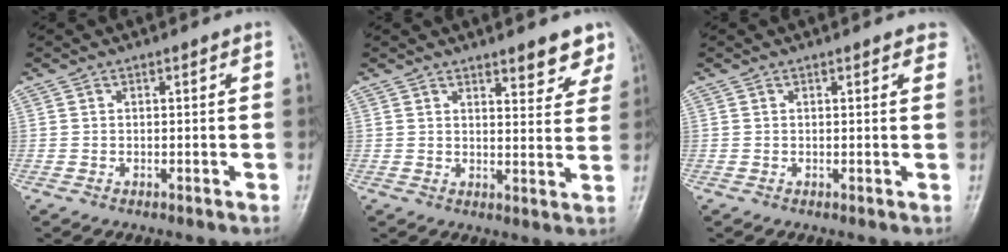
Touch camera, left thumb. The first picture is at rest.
{"total": 6.6, "force": [5.0, 2.2, 3.8], "torque": [-0.019, -0.028, 0.058]}
{"total": 2.5, "force": [1.7, 0.9, 1.6], "torque": [-0.005, 0.002, 0.015]}